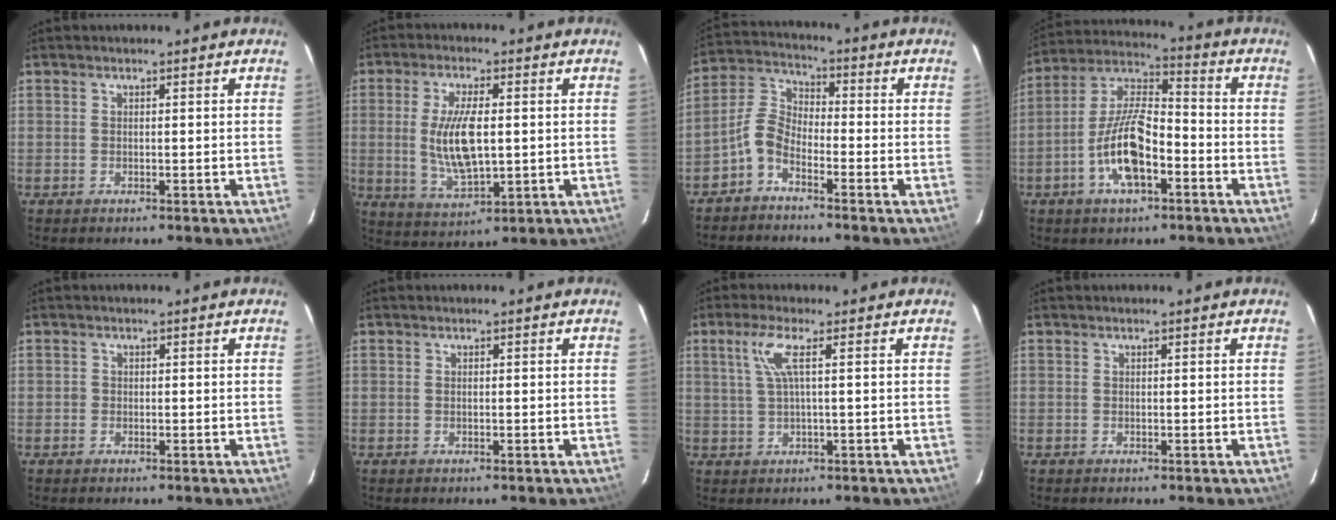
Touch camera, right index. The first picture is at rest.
{"total": 10.9, "force": [0.3, 4.3, 10.1], "torque": [-0.195, -0.007, 0.012]}
{"total": 5.6, "force": [-3.8, 2.7, 3.2], "torque": [-0.076, 0.019, -0.088]}
{"total": 13.1, "force": [-5.0, 5.0, 10.9], "torque": [-0.227, 0.005, -0.095]}
{"total": 0.7, "force": [-0.2, 0.7, 0.0], "torque": [0.002, 0.000, -0.004]}
{"total": 0.0}
{"total": 4.3, "force": [1.2, -0.3, 4.2], "torque": [-0.083, 0.003, 0.030]}
{"total": 0.0}